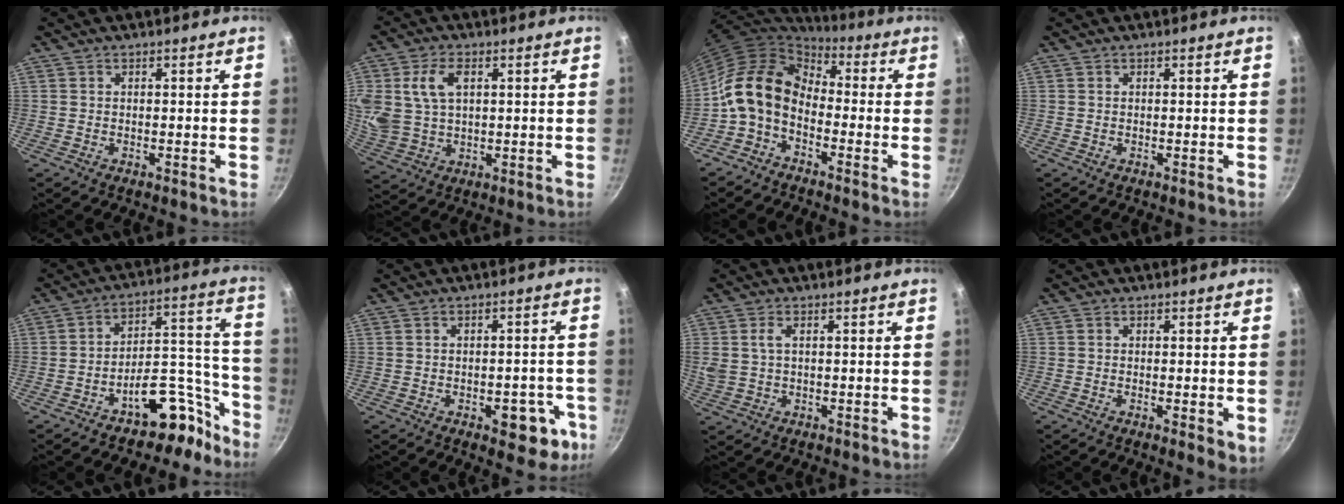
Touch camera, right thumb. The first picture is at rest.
{"total": 12.0, "force": [3.2, 8.1, 8.3], "torque": [-0.164, -0.001, 0.068]}
{"total": 12.3, "force": [-2.1, 8.9, 8.2], "torque": [-0.135, 0.044, -0.060]}
{"total": 0.0}
{"total": 13.4, "force": [-9.2, 6.8, 7.0], "torque": [-0.027, 0.123, -0.132]}
{"total": 8.5, "force": [-3.3, 4.6, 6.3], "torque": [-0.042, 0.018, -0.034]}
{"total": 4.7, "force": [1.0, 2.9, 3.5], "torque": [-0.068, 0.003, 0.023]}
{"total": 3.5, "force": [-0.4, 1.2, 3.3], "torque": [-0.045, -0.014, -0.005]}